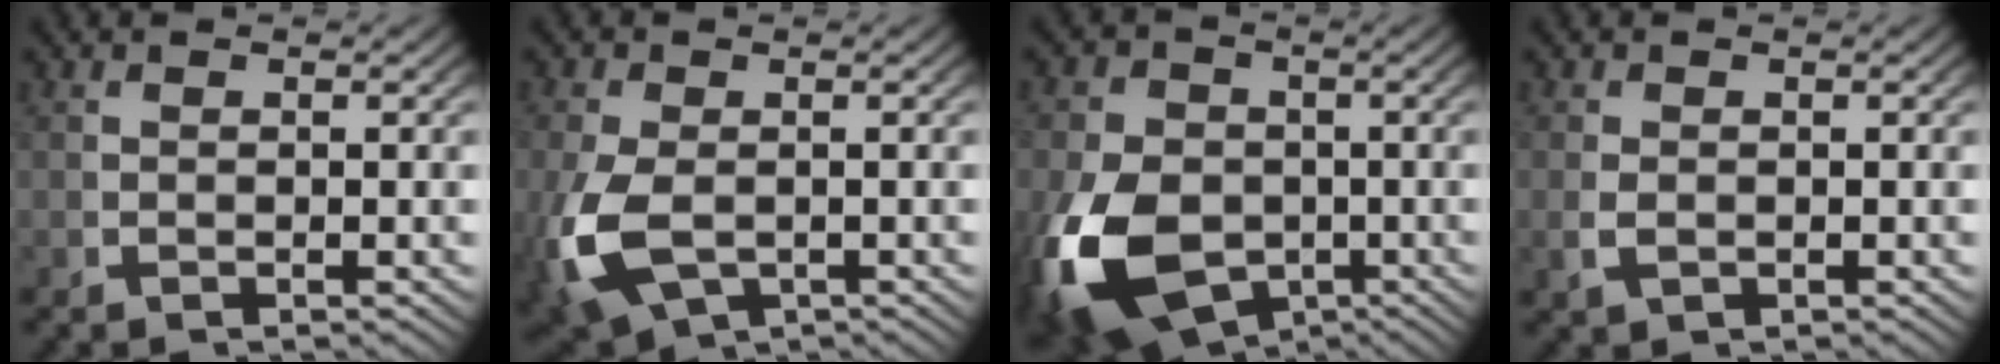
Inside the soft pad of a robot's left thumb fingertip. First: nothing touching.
{"total": 6.8, "force": [-2.0, 4.7, 4.4], "torque": [-0.124, -0.039, -0.015]}
{"total": 14.0, "force": [-4.4, 10.2, 8.5], "torque": [-0.188, -0.065, -0.046]}
{"total": 1.5, "force": [-0.2, 1.3, 0.9], "torque": [-0.028, -0.012, 0.006]}